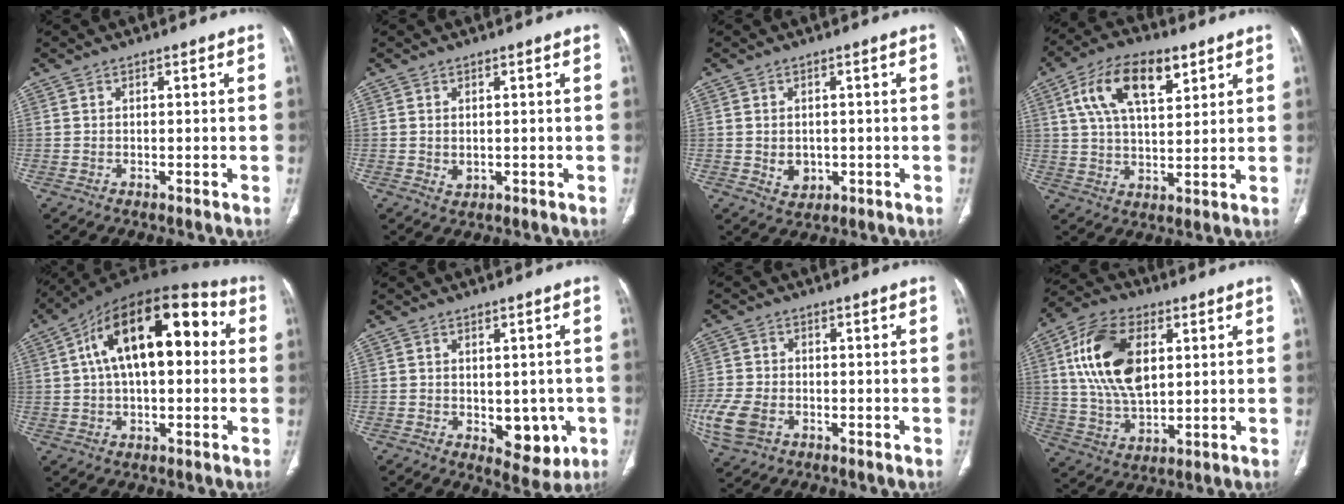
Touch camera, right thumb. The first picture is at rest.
{"total": 1.5, "force": [0.1, 1.2, 1.0], "torque": [-0.016, -0.003, 0.009]}
{"total": 3.6, "force": [-0.4, 2.9, 2.1], "torque": [-0.021, -0.002, 0.007]}
{"total": 14.4, "force": [6.4, 7.1, 10.8], "torque": [-0.176, -0.005, 0.114]}
{"total": 20.5, "force": [4.1, 10.3, 17.2], "torque": [-0.257, 0.041, 0.053]}
{"total": 7.7, "force": [-1.6, 4.7, 5.8], "torque": [-0.036, -0.009, -0.009]}
{"total": 8.8, "force": [-3.1, 6.2, 5.5], "torque": [-0.131, 0.002, -0.057]}
{"total": 17.1, "force": [4.3, 10.1, 13.1], "torque": [-0.233, -0.003, 0.082]}